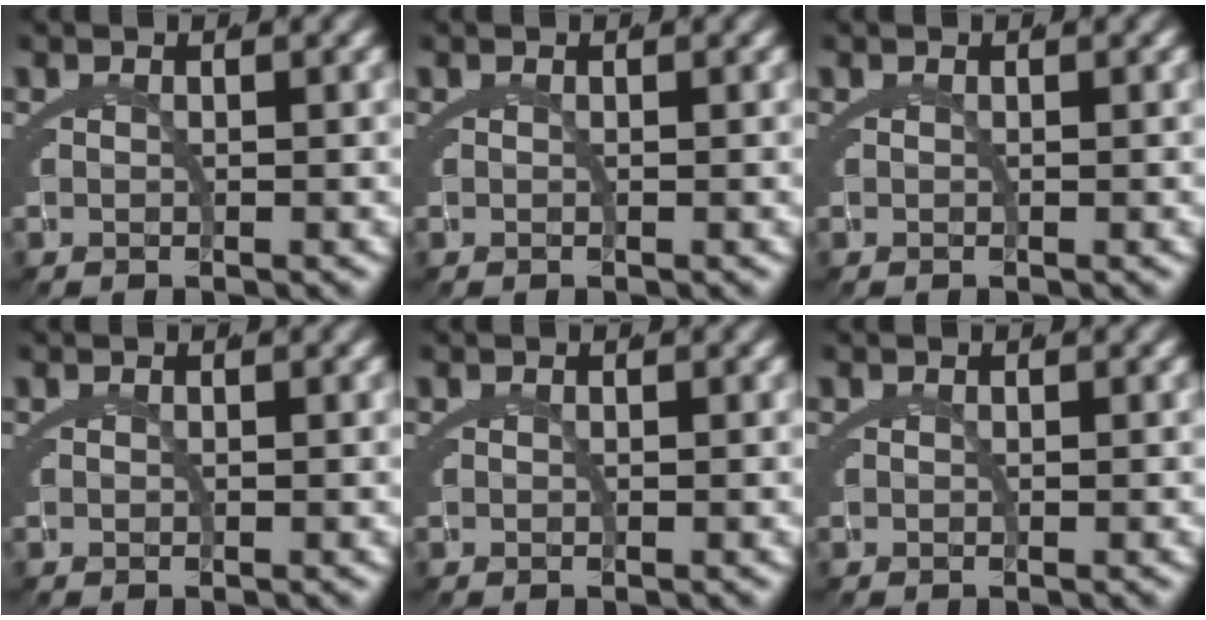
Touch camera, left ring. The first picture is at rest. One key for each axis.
{"total": 0.0}
{"total": 0.0}
{"total": 0.0}
{"total": 0.0}
{"total": 0.0}